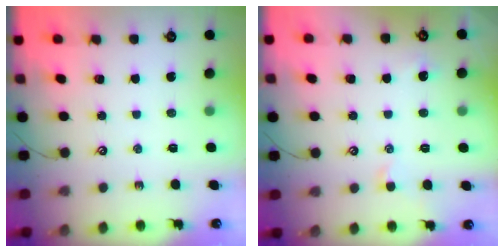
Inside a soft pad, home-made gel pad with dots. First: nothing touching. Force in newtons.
{"total": 0.5, "press": 0.2, "slide": 0.5}